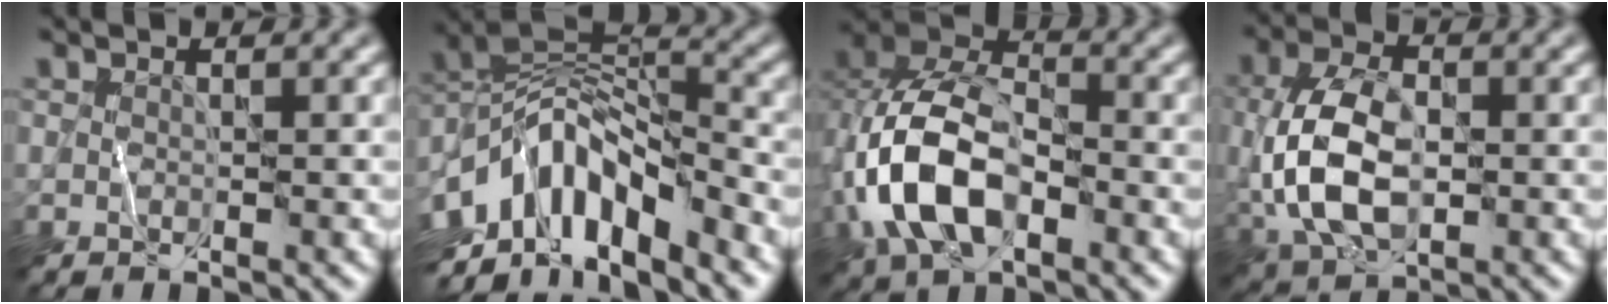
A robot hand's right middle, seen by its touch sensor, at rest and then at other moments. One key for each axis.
{"total": 10.3, "fx": -4.6, "fy": 4.6, "fz": 8.0, "tx": -0.130, "ty": 0.013, "tz": -0.095}
{"total": 9.3, "fx": -2.5, "fy": 5.7, "fz": 6.9, "tx": -0.152, "ty": 0.010, "tz": -0.057}
{"total": 8.0, "fx": -0.5, "fy": 4.9, "fz": 6.3, "tx": -0.144, "ty": -0.002, "tz": -0.012}